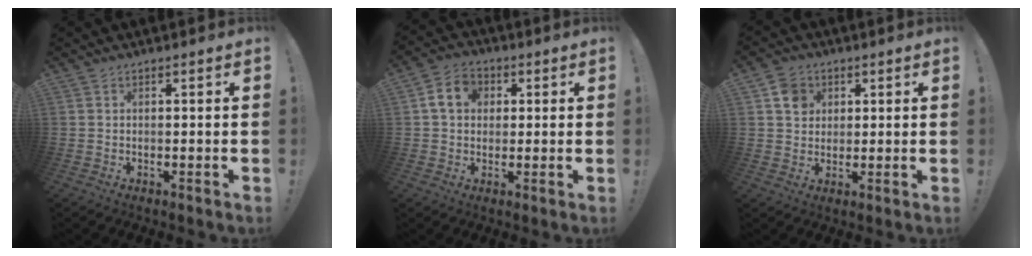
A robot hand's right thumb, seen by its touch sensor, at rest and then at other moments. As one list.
[{"total": 8.9, "force": [1.9, 7.0, 5.2], "torque": [-0.076, 0.013, 0.038]}, {"total": 6.9, "force": [2.7, 6.0, 2.0], "torque": [-0.020, -0.008, 0.052]}]